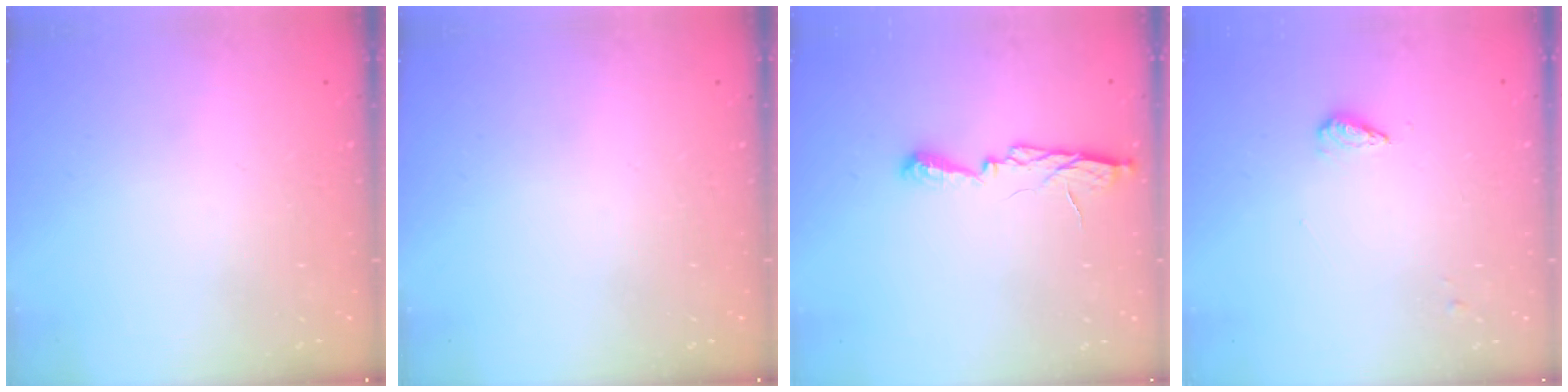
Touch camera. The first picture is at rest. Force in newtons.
{"total": 0.0}
{"total": 7.0, "press": 7.0, "slide": 0.7}
{"total": 3.9, "press": 3.8, "slide": 0.4}